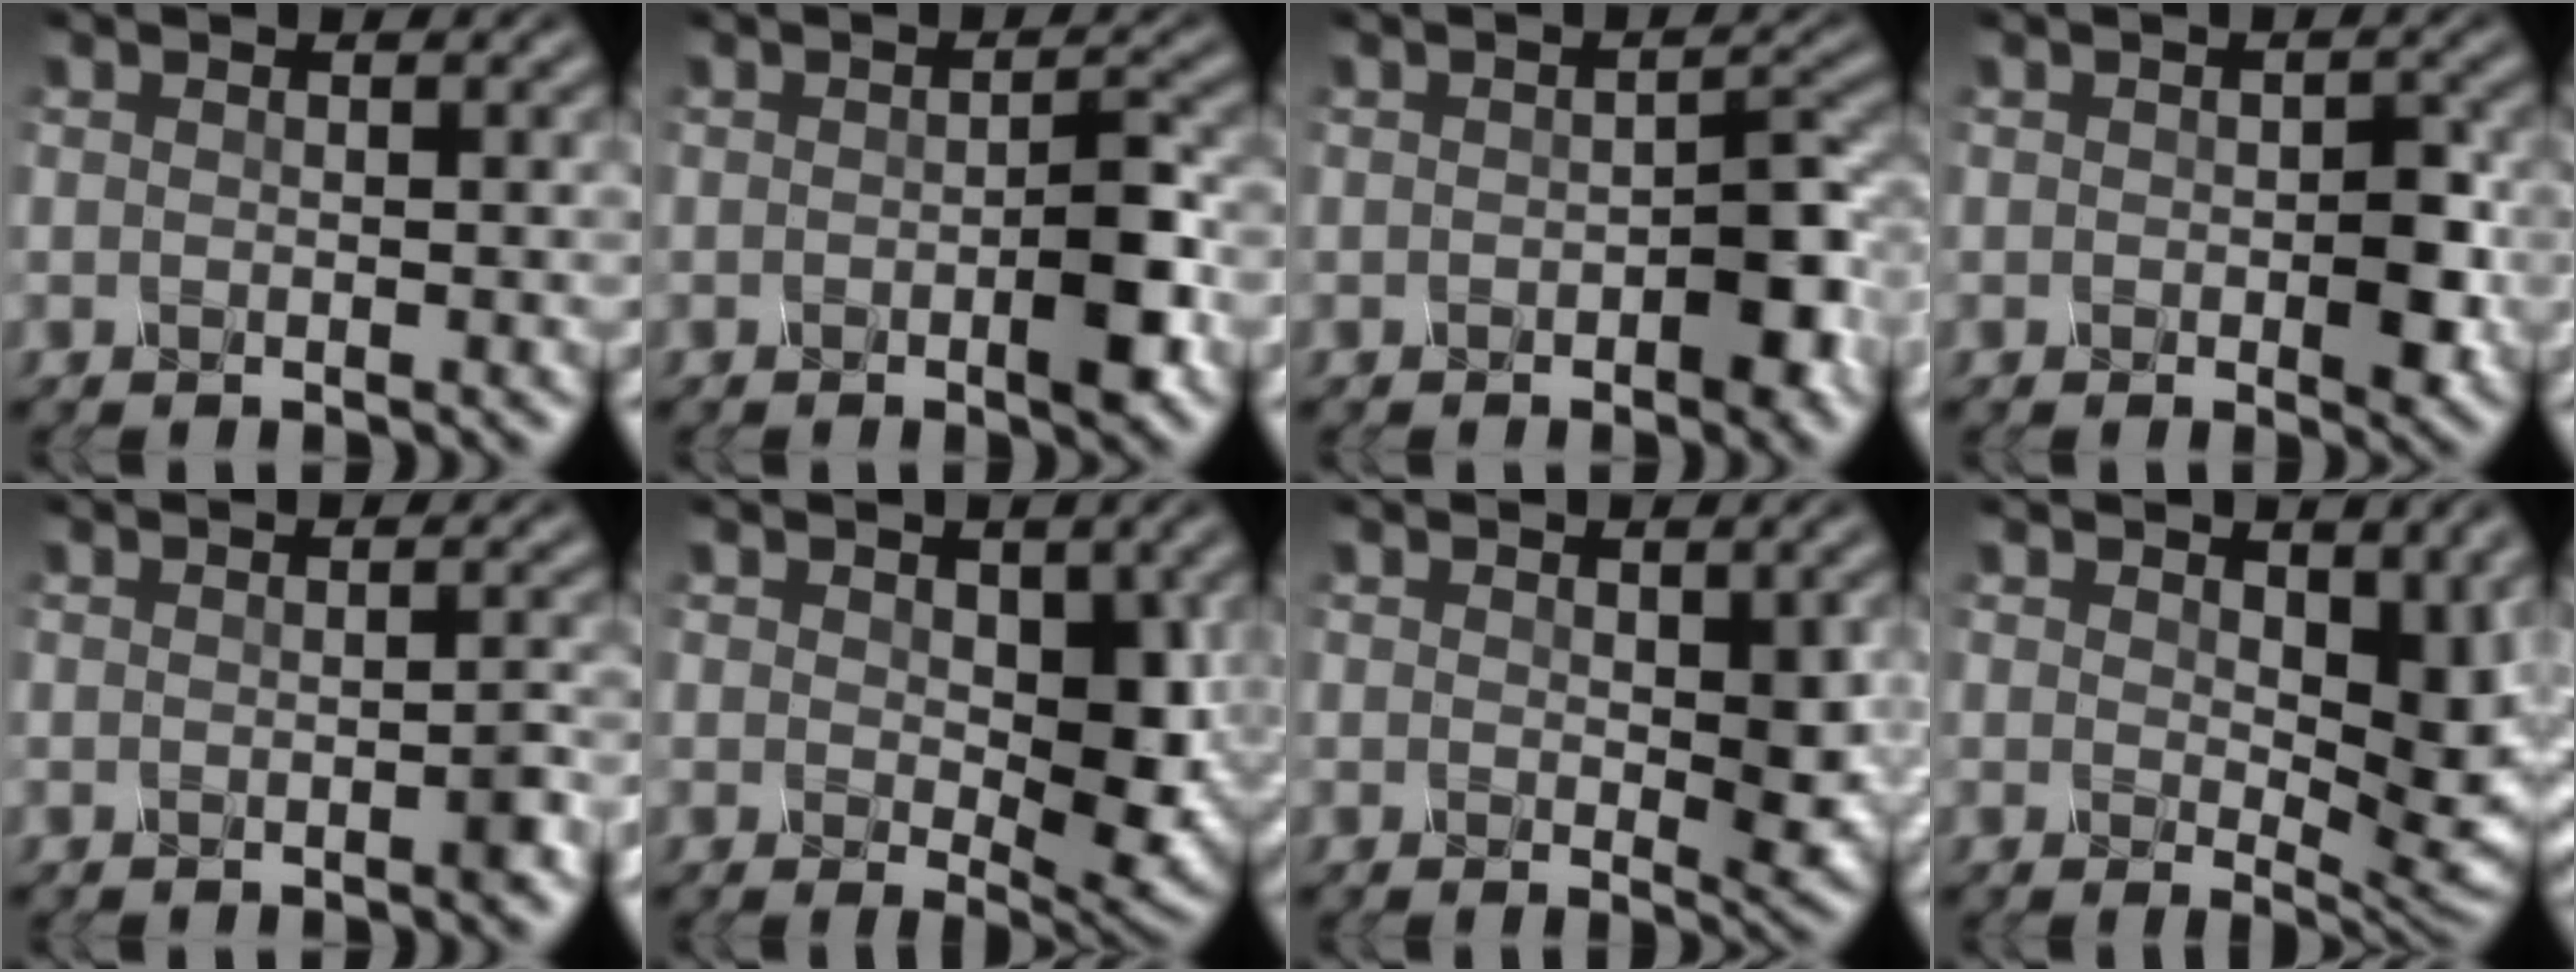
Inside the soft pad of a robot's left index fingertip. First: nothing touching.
{"total": 3.1, "force": [-1.3, 0.4, 2.8], "torque": [-0.061, -0.001, -0.014]}
{"total": 3.0, "force": [-1.5, 0.7, 2.5], "torque": [-0.050, 0.003, -0.016]}
{"total": 2.8, "force": [-0.8, 1.0, 2.4], "torque": [-0.052, 0.000, -0.003]}
{"total": 1.6, "force": [-1.2, 0.0, 1.0], "torque": [-0.021, 0.003, -0.013]}
{"total": 5.2, "force": [0.0, 2.7, 4.4], "torque": [-0.076, -0.008, 0.012]}
{"total": 2.3, "force": [0.0, 0.8, 2.2], "torque": [-0.050, -0.005, 0.010]}
{"total": 6.5, "force": [1.0, 3.2, 5.5], "torque": [-0.100, -0.010, 0.027]}